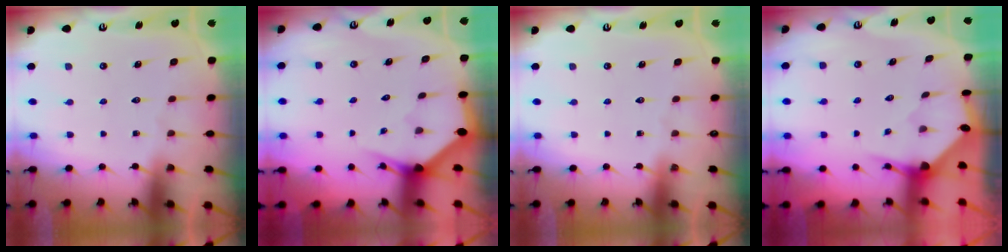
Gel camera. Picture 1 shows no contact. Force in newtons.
{"total": 2.6, "press": 2.6, "slide": 0.2}
{"total": 0.0}
{"total": 3.2, "press": 3.2, "slide": 0.3}